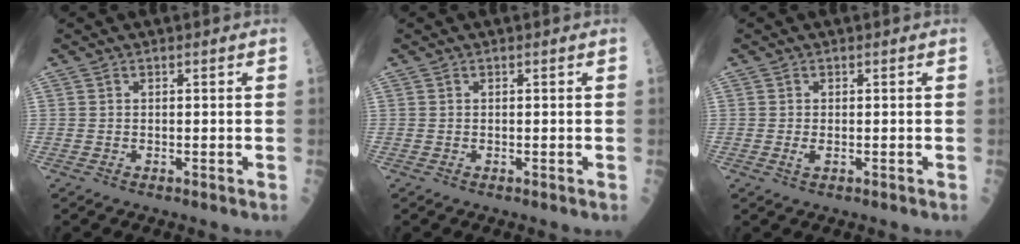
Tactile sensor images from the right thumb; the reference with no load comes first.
{"total": 0.0}
{"total": 1.1, "force": [-0.3, 0.5, 1.0], "torque": [-0.020, -0.002, -0.005]}